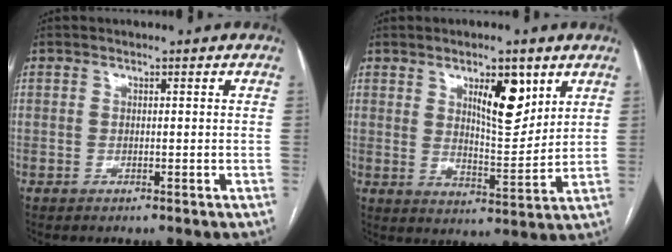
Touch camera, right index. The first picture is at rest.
{"total": 8.8, "force": [4.4, 2.7, 7.1], "torque": [-0.115, -0.006, 0.075]}